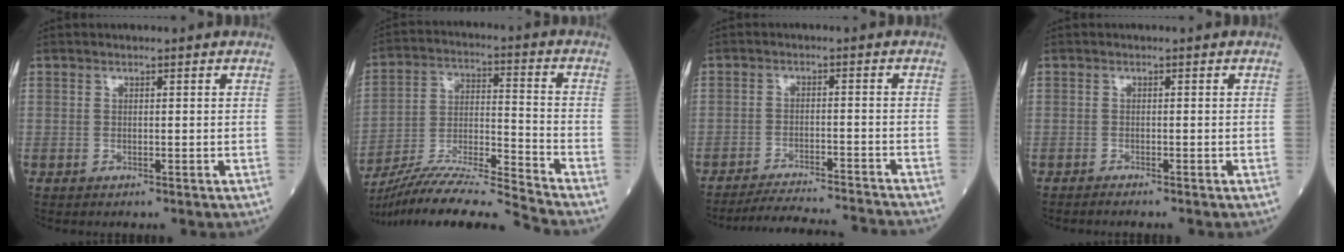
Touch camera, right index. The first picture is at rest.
{"total": 16.0, "force": [-14.7, -2.0, 5.9], "torque": [-0.107, 0.004, -0.261]}
{"total": 13.2, "force": [-12.8, -0.3, 3.2], "torque": [-0.043, -0.006, -0.177]}
{"total": 1.3, "force": [-1.2, -0.1, 0.6], "torque": [-0.011, 0.001, -0.014]}